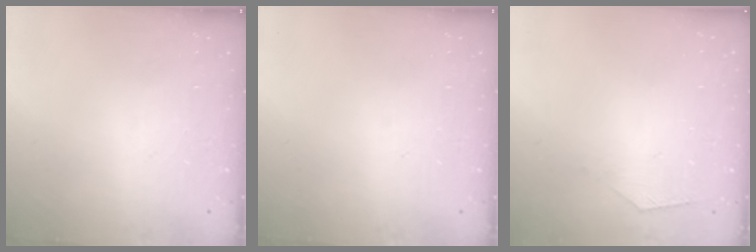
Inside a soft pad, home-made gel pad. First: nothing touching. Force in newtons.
{"total": 0.0}
{"total": 1.1, "press": 1.1, "slide": 0.3}